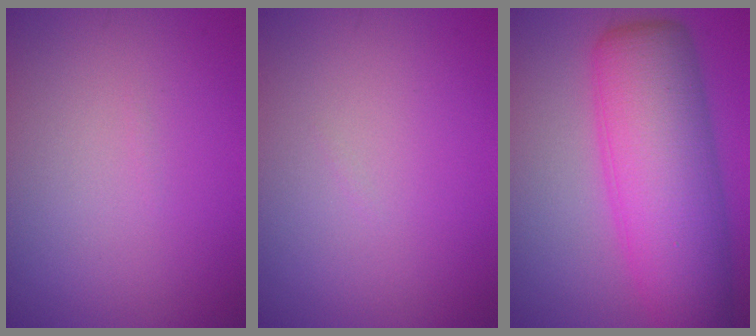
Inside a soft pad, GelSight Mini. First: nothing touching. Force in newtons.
{"total": 0.0}
{"total": 10.5, "press": 10.5, "slide": 0.2}